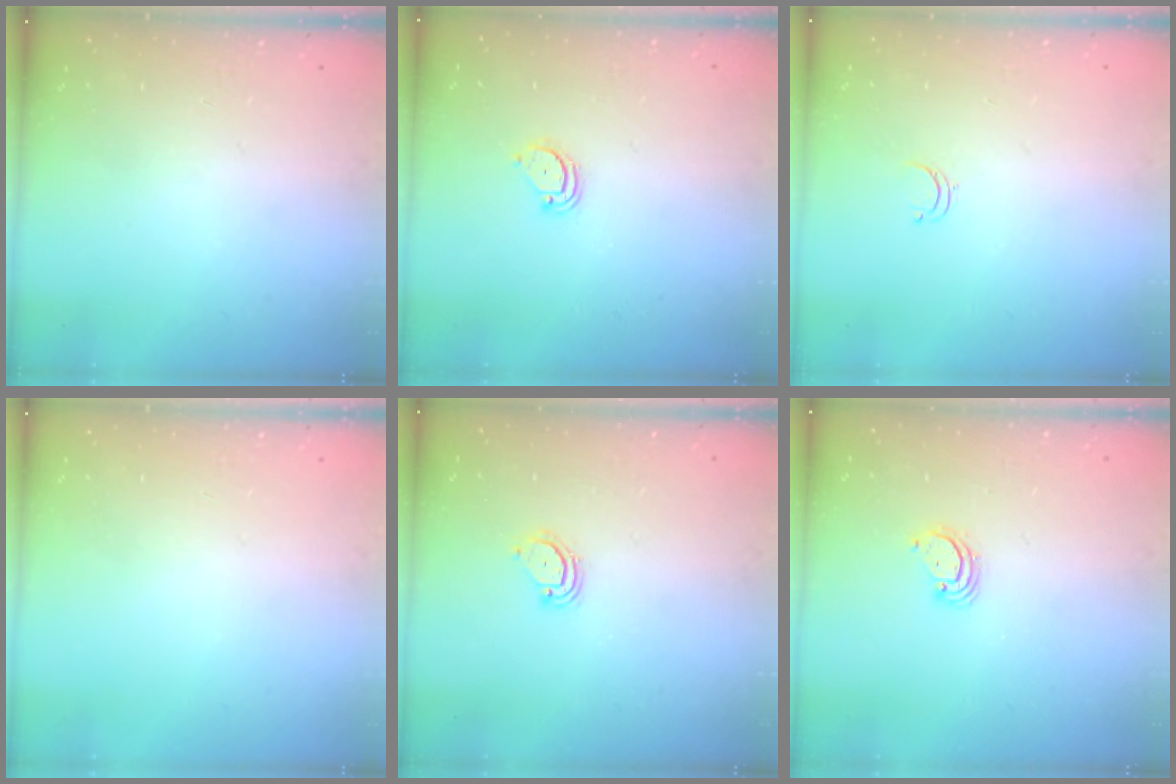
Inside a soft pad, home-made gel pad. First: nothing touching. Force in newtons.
{"total": 2.4, "press": 2.4, "slide": 0.2}
{"total": 3.5, "press": 3.4, "slide": 0.4}
{"total": 0.0}
{"total": 3.4, "press": 3.4, "slide": 0.2}
{"total": 2.9, "press": 2.9, "slide": 0.3}